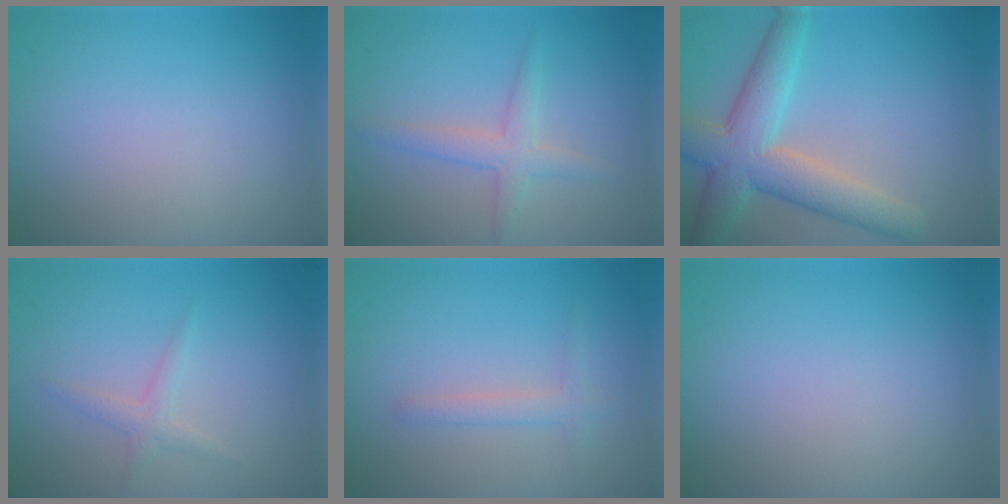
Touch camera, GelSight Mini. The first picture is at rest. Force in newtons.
{"total": 2.5, "press": 2.5, "slide": 0.0}
{"total": 6.8, "press": 6.8, "slide": 0.3}
{"total": 1.5, "press": 1.5, "slide": 0.0}
{"total": 1.5, "press": 1.5, "slide": 0.0}
{"total": 0.0}